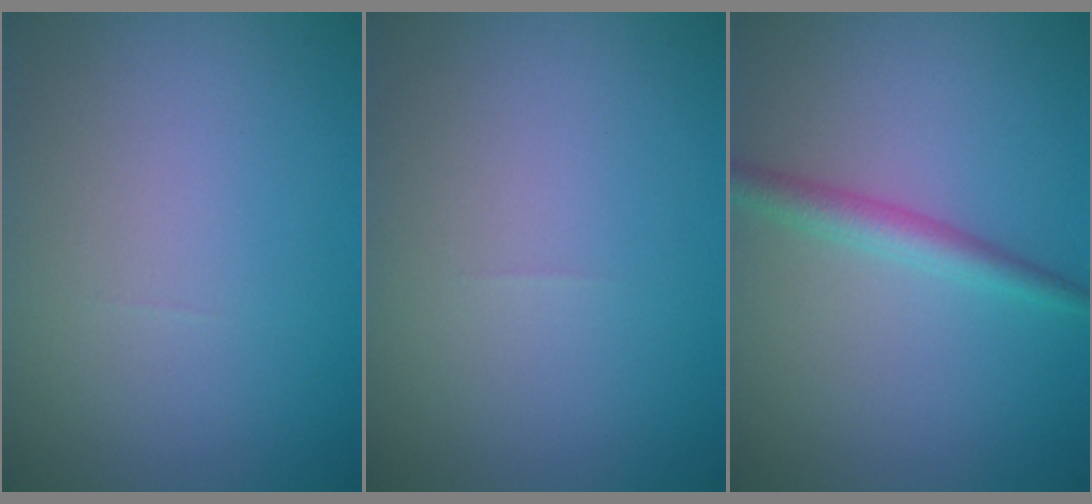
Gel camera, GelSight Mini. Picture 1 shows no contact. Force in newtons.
{"total": 0.0}
{"total": 2.4, "press": 2.4, "slide": 0.0}